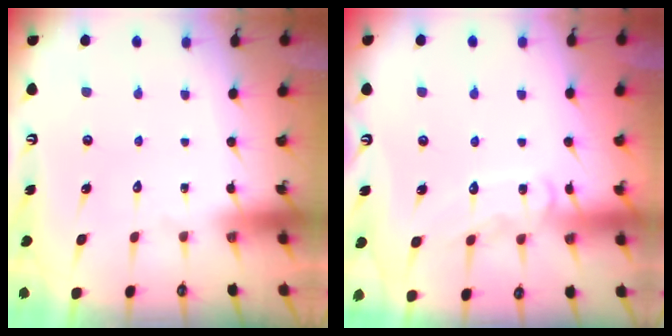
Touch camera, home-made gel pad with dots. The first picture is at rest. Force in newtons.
{"total": 8.3, "press": 8.3, "slide": 0.5}